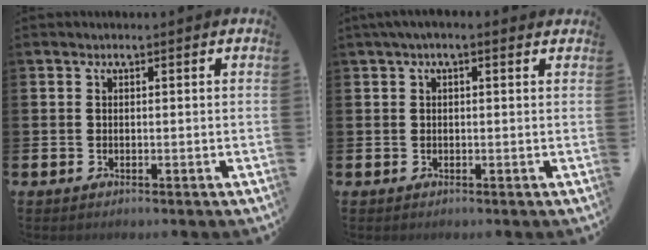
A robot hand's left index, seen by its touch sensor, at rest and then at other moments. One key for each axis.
{"total": 1.2, "fx": 0.6, "fy": 0.3, "fz": 1.0, "tx": -0.009, "ty": 0.000, "tz": 0.007}